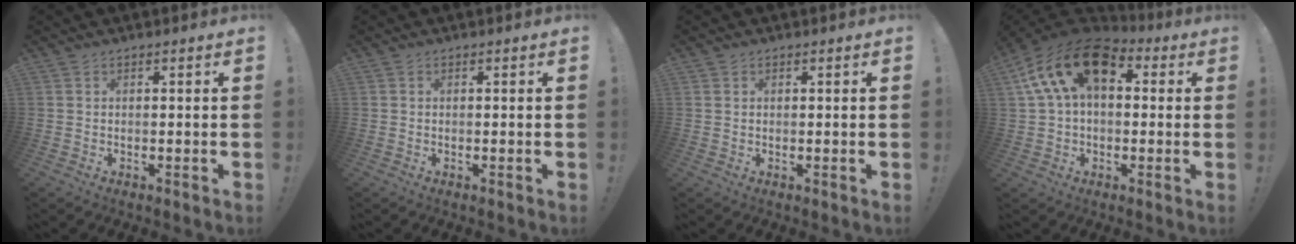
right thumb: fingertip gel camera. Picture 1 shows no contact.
{"total": 0.0}
{"total": 0.8, "force": [0.5, 0.6, 0.1], "torque": [0.004, -0.003, 0.008]}
{"total": 18.6, "force": [6.5, 11.0, 13.5], "torque": [-0.238, -0.014, 0.116]}